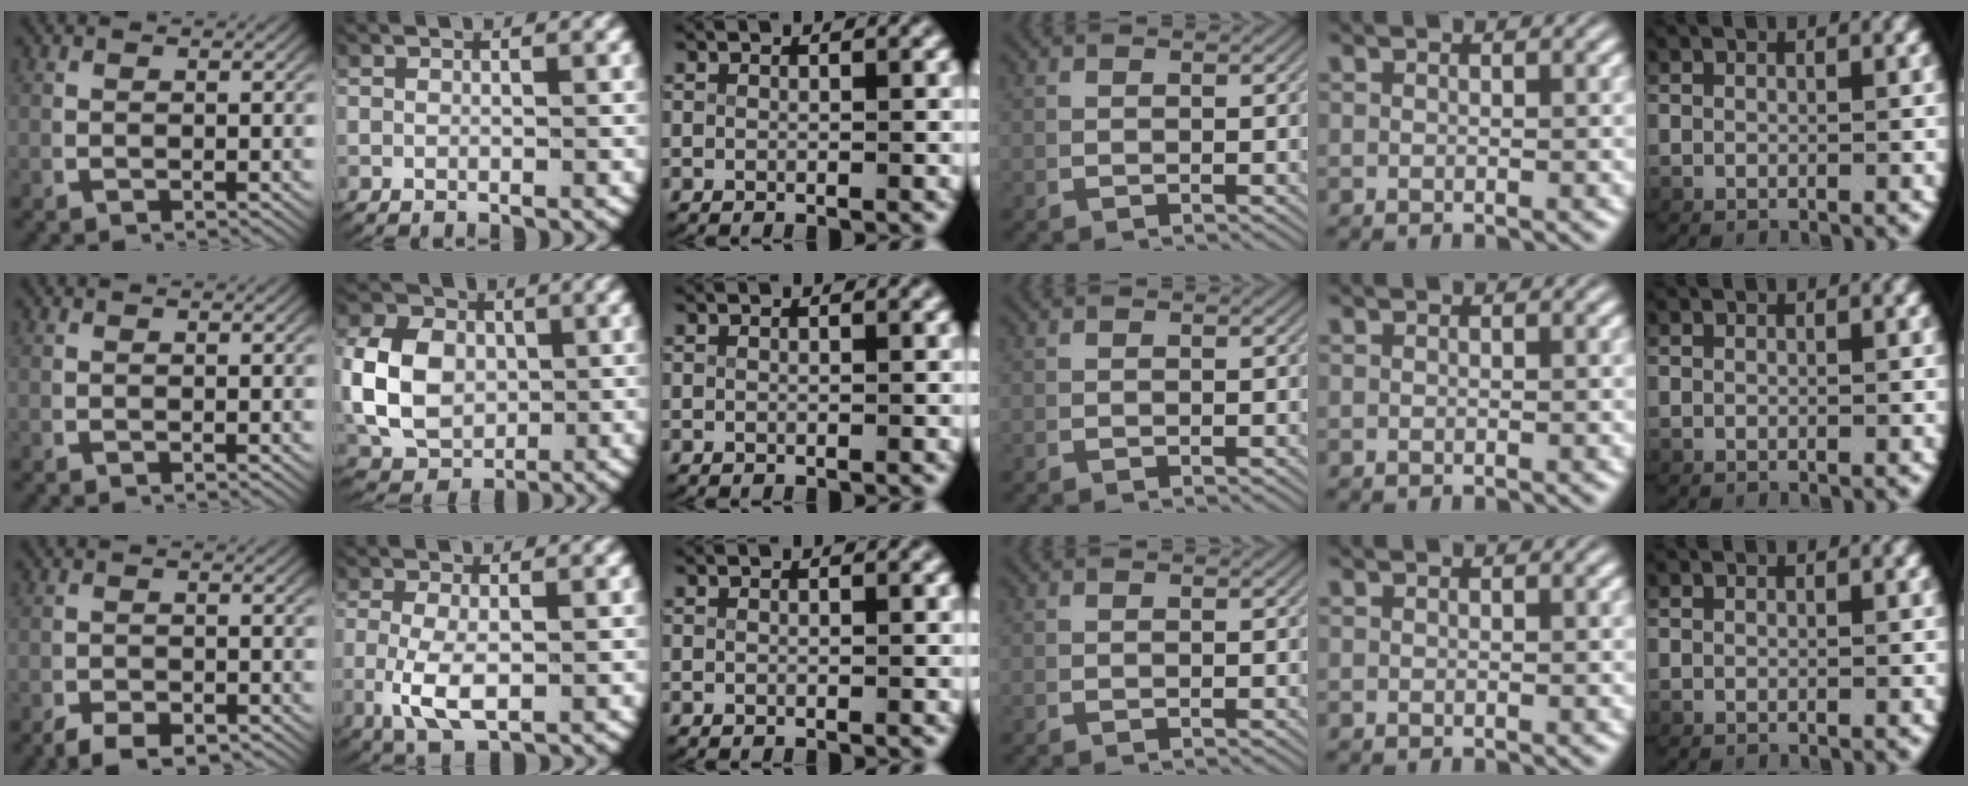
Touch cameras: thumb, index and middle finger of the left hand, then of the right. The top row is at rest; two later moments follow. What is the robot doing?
{"motion": "grasp_and_lifting", "object": "card"}